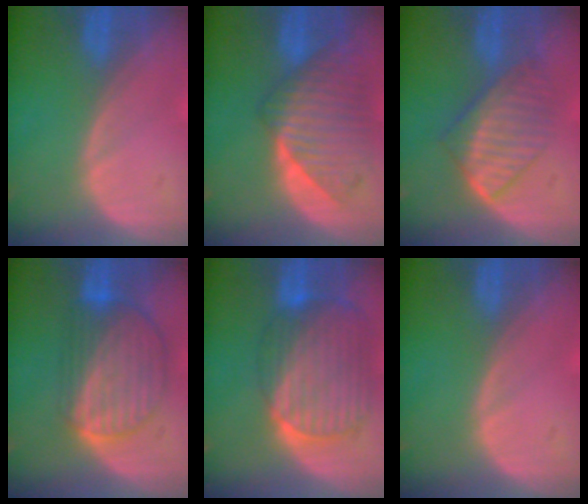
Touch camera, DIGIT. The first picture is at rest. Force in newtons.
{"total": 9.1, "press": 8.2, "slide": 4.0}
{"total": 6.7, "press": 6.4, "slide": 1.9}
{"total": 8.7, "press": 7.7, "slide": 4.1}
{"total": 10.6, "press": 9.1, "slide": 5.4}
{"total": 0.0}